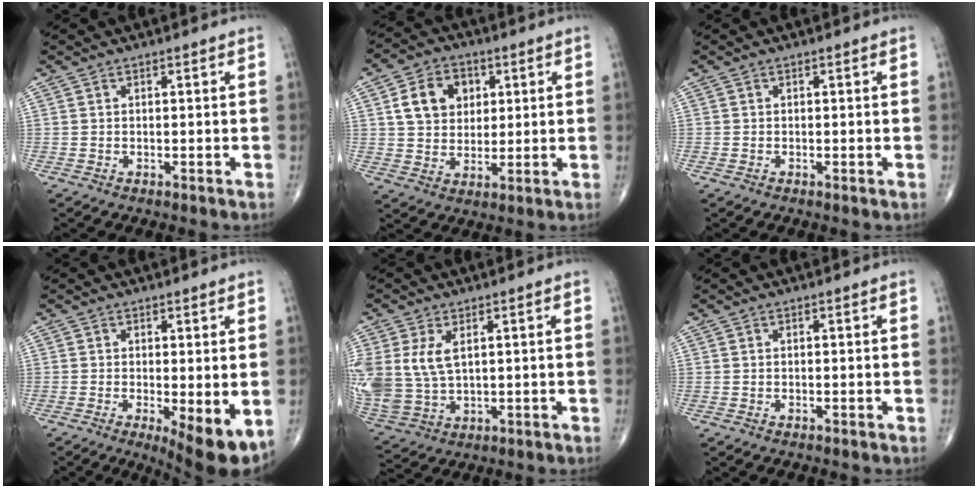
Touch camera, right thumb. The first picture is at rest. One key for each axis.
{"total": 10.2, "fx": 3.0, "fy": 8.0, "fz": 5.6, "tx": -0.062, "ty": -0.004, "tz": 0.052}
{"total": 0.5, "fx": -0.2, "fy": 0.4, "fz": 0.3, "tx": -0.004, "ty": -0.001, "tz": -0.004}
{"total": 8.0, "fx": -1.8, "fy": 2.5, "fz": 7.4, "tx": -0.104, "ty": -0.023, "tz": -0.023}
{"total": 12.2, "fx": 2.8, "fy": 7.8, "fz": 9.0, "tx": -0.215, "ty": -0.008, "tz": 0.071}
{"total": 0.0}